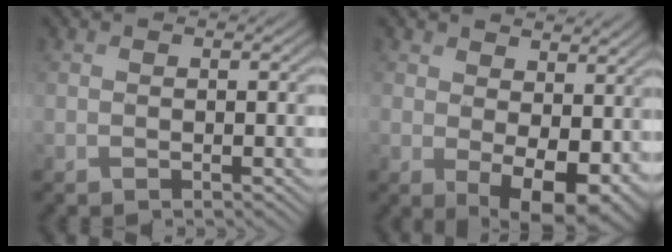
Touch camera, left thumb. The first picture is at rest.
{"total": 8.1, "force": [1.3, 4.9, 6.3], "torque": [-0.102, -0.025, 0.031]}